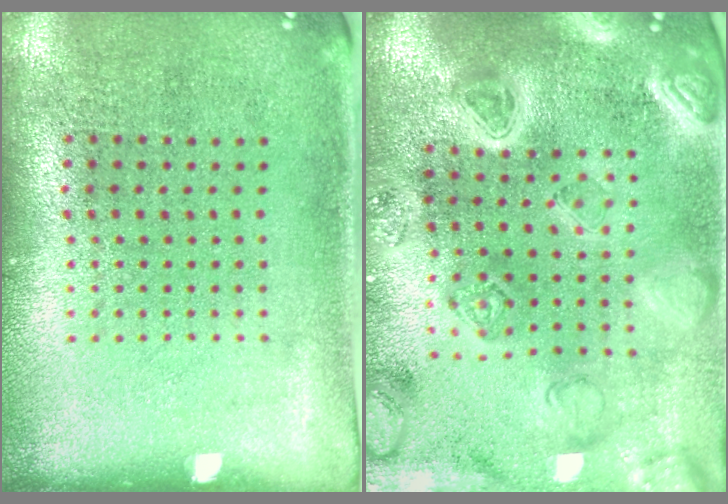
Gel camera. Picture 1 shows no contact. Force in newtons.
{"total": 4.2, "press": 3.8, "slide": 1.9}